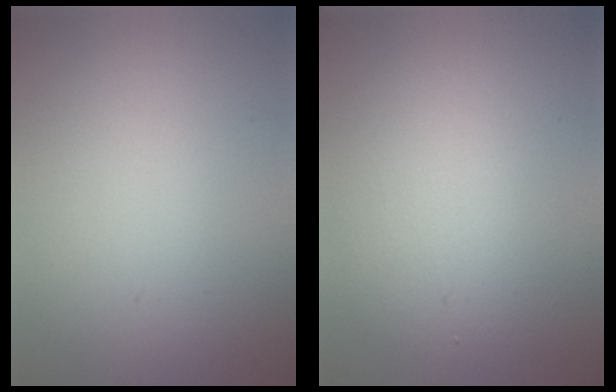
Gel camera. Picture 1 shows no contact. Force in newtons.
{"total": 3.8, "press": 3.8, "slide": 0.3}